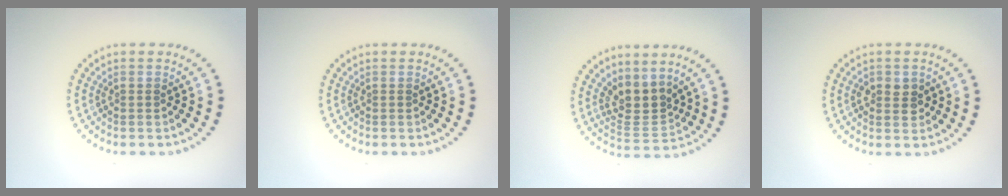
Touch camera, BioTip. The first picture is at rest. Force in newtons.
{"total": 0.0}
{"total": 3.2, "press": 2.5, "slide": 2.1}
{"total": 2.0, "press": 2.0, "slide": 0.1}